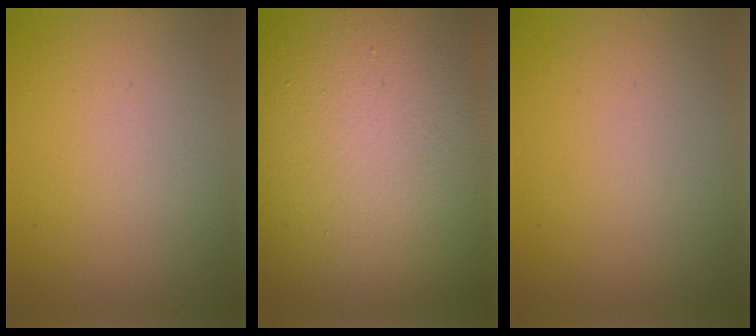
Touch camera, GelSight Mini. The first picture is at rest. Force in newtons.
{"total": 21.2, "press": 21.2, "slide": 1.7}
{"total": 0.0}